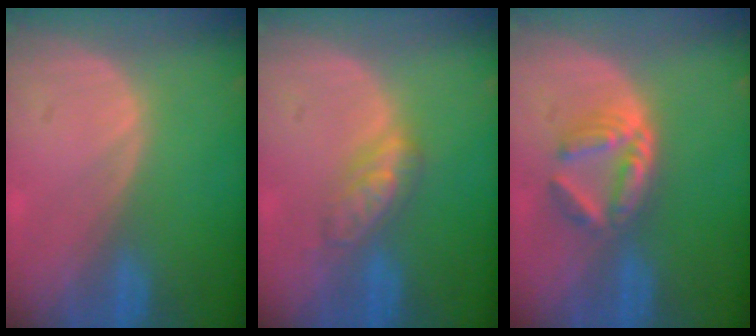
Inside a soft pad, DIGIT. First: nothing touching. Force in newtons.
{"total": 4.8, "press": 4.5, "slide": 1.6}
{"total": 6.1, "press": 5.3, "slide": 3.1}